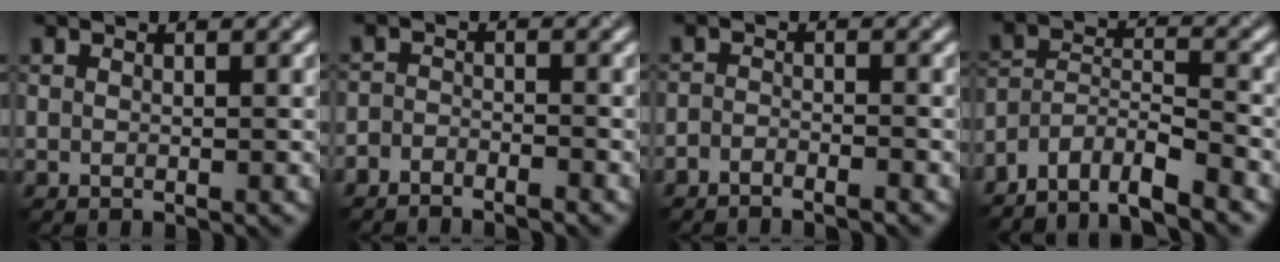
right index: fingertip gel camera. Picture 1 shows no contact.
{"total": 2.4, "force": [-2.3, 0.4, 0.5], "torque": [-0.011, 0.004, -0.048]}
{"total": 1.9, "force": [-1.8, 0.2, 0.6], "torque": [-0.016, 0.001, -0.036]}
{"total": 7.2, "force": [-6.4, 1.7, 2.9], "torque": [-0.051, 0.004, -0.115]}